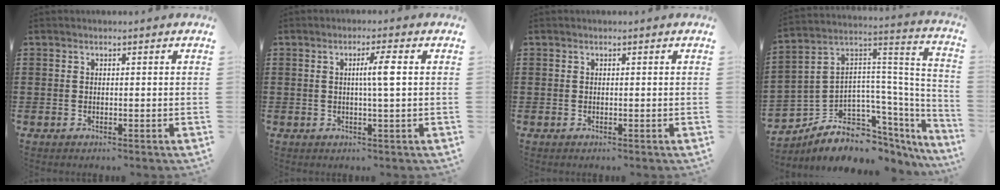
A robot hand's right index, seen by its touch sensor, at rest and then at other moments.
{"total": 3.8, "force": [0.4, -0.1, 3.8], "torque": [-0.071, -0.002, 0.001]}
{"total": 0.0}
{"total": 7.1, "force": [-4.8, 4.5, 2.5], "torque": [-0.059, -0.016, -0.086]}